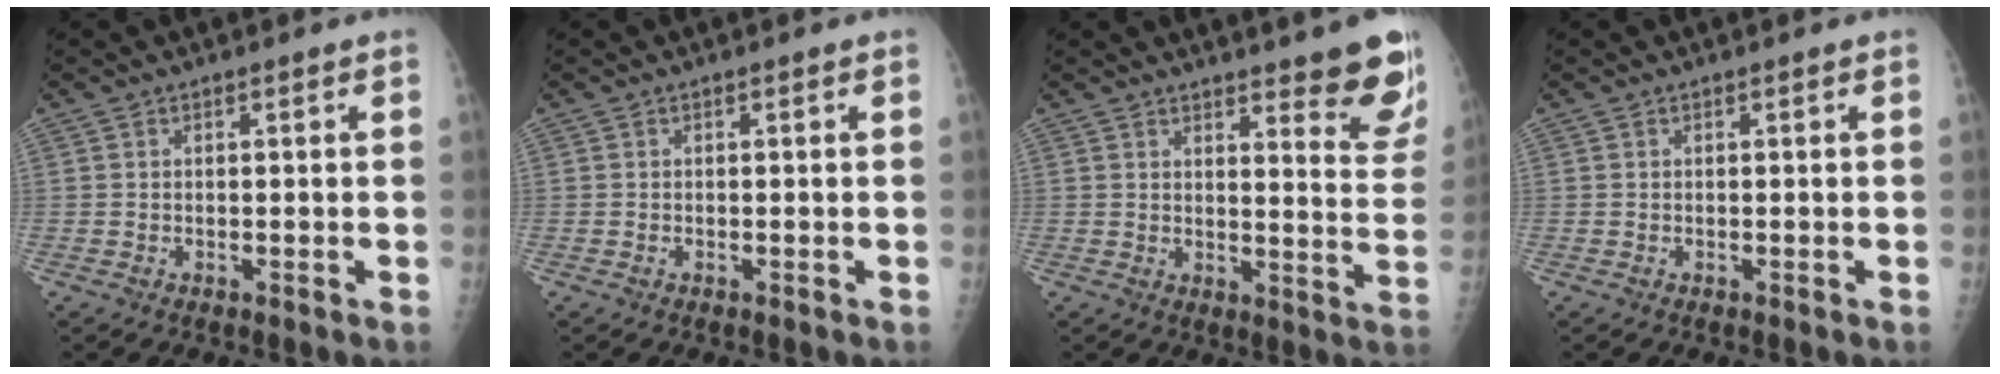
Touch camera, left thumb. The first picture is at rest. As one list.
[{"total": 0.0}, {"total": 11.5, "force": [8.5, 2.3, 7.3], "torque": [-0.057, -0.057, 0.096]}, {"total": 0.0}]